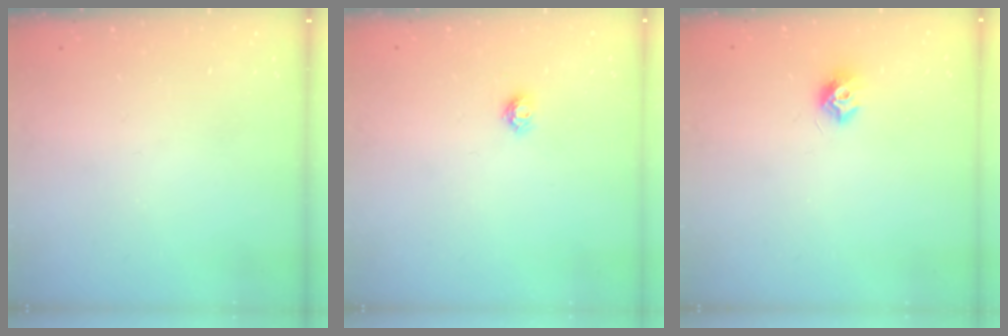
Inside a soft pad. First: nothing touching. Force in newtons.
{"total": 4.6, "press": 4.6, "slide": 0.5}
{"total": 7.3, "press": 7.3, "slide": 0.3}